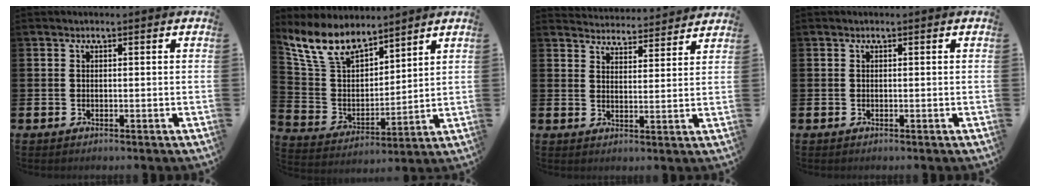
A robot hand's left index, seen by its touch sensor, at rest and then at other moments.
{"total": 9.5, "force": [7.9, 4.2, 3.2], "torque": [-0.111, -0.036, 0.149]}
{"total": 4.1, "force": [4.1, 0.4, -0.3], "torque": [-0.006, -0.033, 0.072]}
{"total": 0.0}